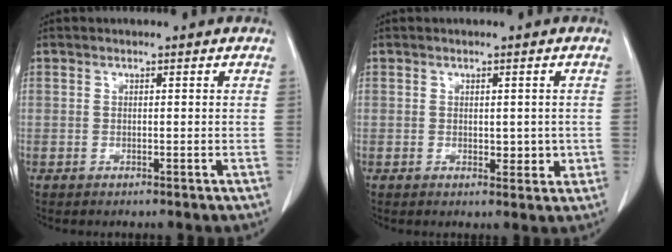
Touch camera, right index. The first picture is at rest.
{"total": 2.8, "force": [-0.2, 1.7, 2.3], "torque": [-0.024, -0.002, 0.004]}